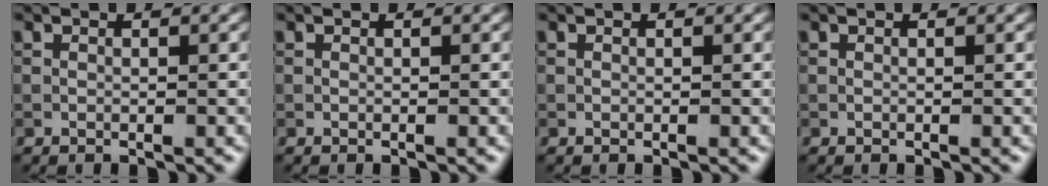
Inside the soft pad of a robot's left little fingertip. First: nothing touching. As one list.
[{"total": 0.0}, {"total": 0.0}, {"total": 0.0}]